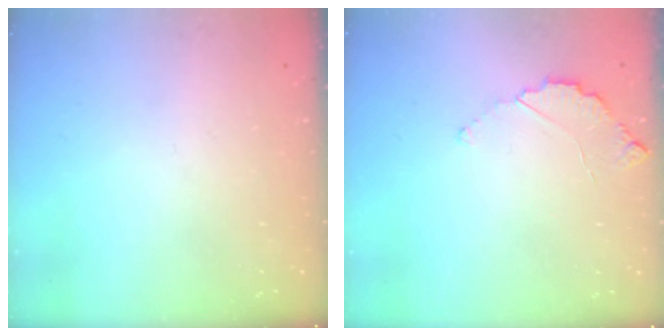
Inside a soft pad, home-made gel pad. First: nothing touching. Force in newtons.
{"total": 2.9, "press": 2.9, "slide": 0.3}